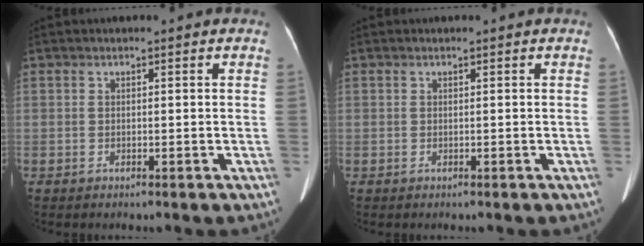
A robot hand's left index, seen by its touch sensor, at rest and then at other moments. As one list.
[{"total": 0.0}]